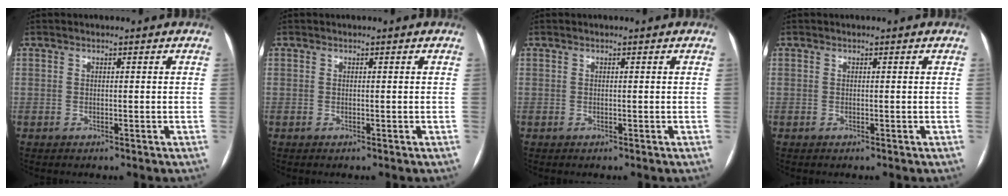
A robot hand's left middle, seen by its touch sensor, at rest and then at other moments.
{"total": 0.0}
{"total": 0.0}
{"total": 0.0}